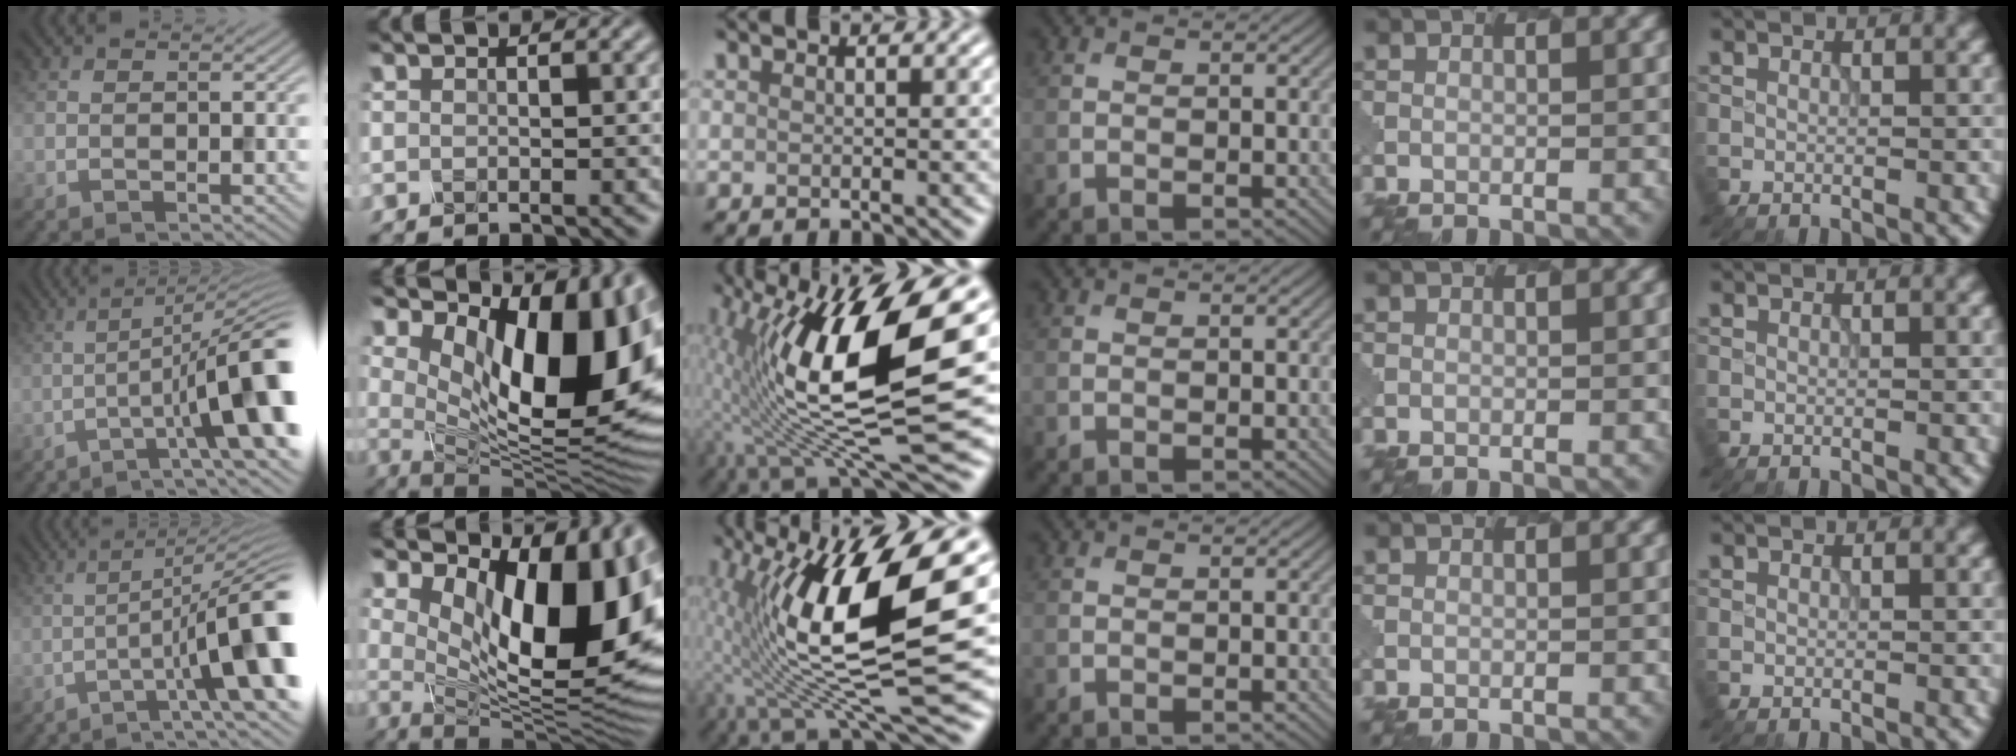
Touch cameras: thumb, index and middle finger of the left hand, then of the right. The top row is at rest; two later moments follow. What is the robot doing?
{"motion": "dispense", "object": "dispenser bottle"}